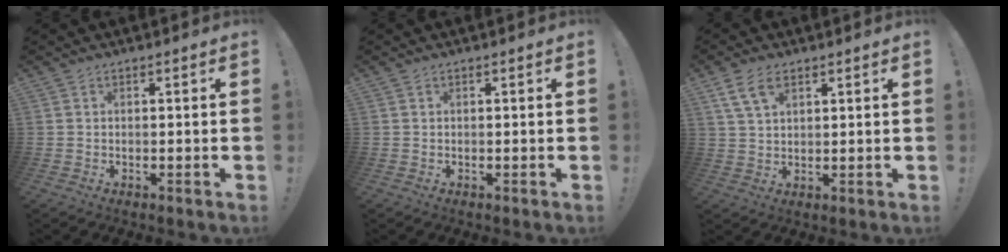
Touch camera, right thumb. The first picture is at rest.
{"total": 0.0}
{"total": 7.2, "force": [4.0, 3.9, 4.7], "torque": [-0.087, -0.003, 0.077]}